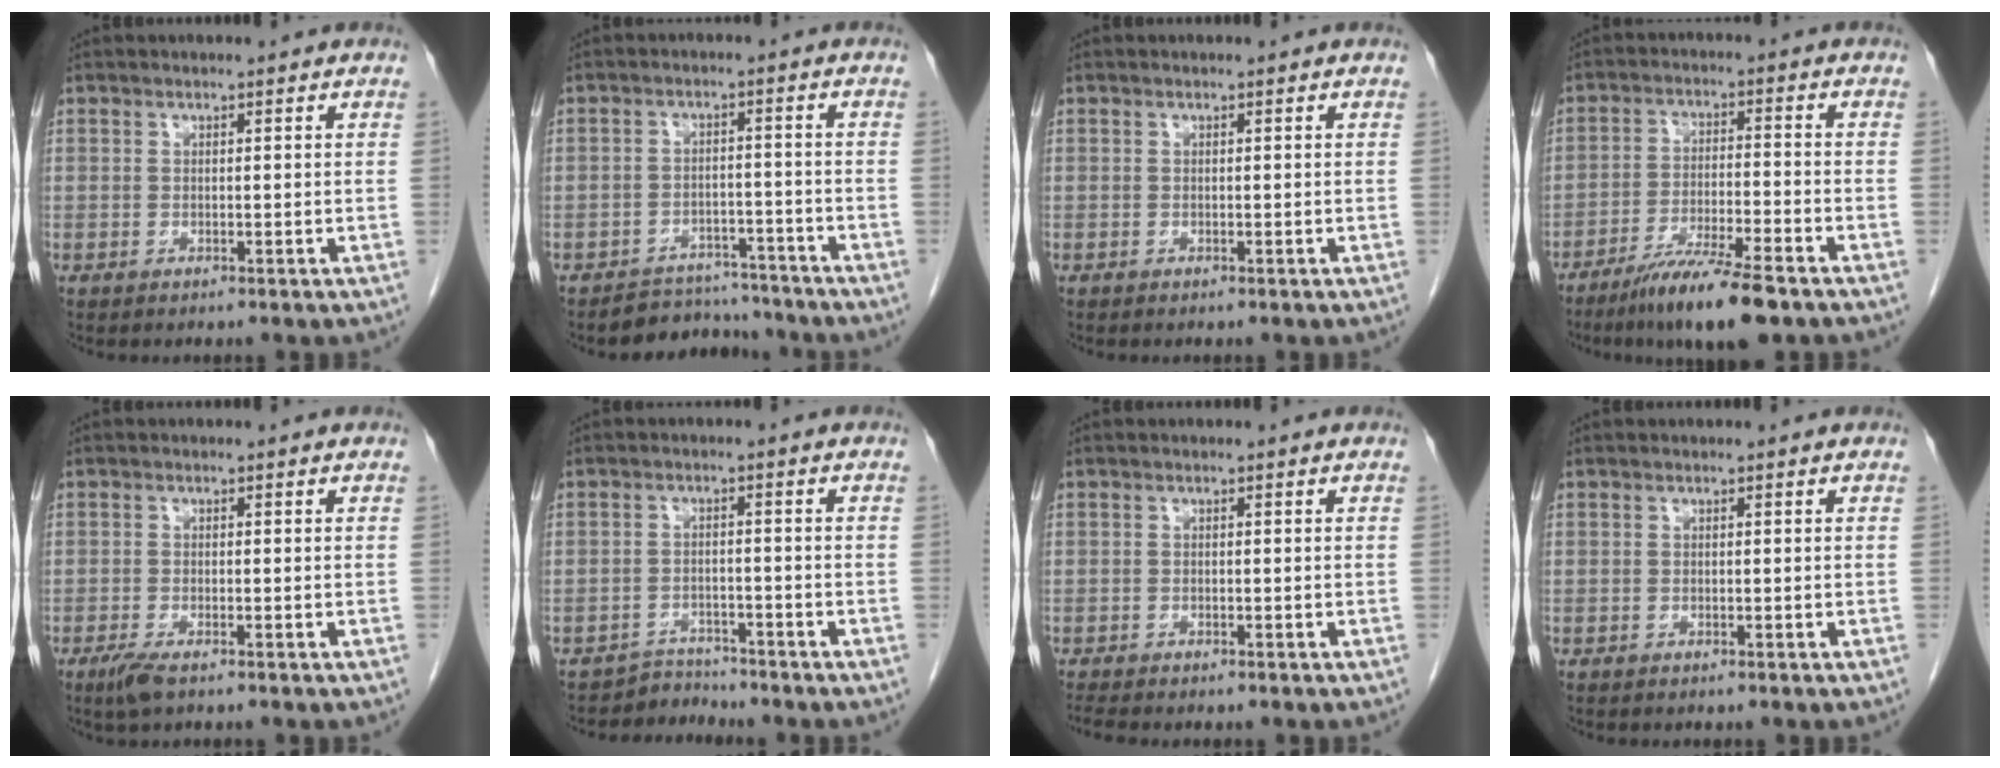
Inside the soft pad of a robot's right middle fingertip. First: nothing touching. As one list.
[{"total": 6.0, "force": [-5.5, 2.2, -0.7], "torque": [0.016, 0.019, -0.082]}, {"total": 0.0}, {"total": 10.3, "force": [-7.5, 0.5, 7.0], "torque": [-0.120, -0.028, -0.130]}, {"total": 2.6, "force": [-1.7, 0.5, 1.9], "torque": [-0.045, -0.007, -0.033]}, {"total": 3.1, "force": [-2.7, 0.4, -1.4], "torque": [0.031, 0.000, -0.044]}, {"total": 1.5, "force": [-1.4, 0.0, 0.5], "torque": [-0.017, -0.007, -0.022]}, {"total": 0.0}]